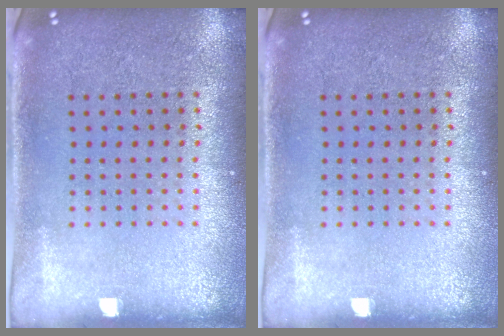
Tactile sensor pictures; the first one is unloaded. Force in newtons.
{"total": 0.0}